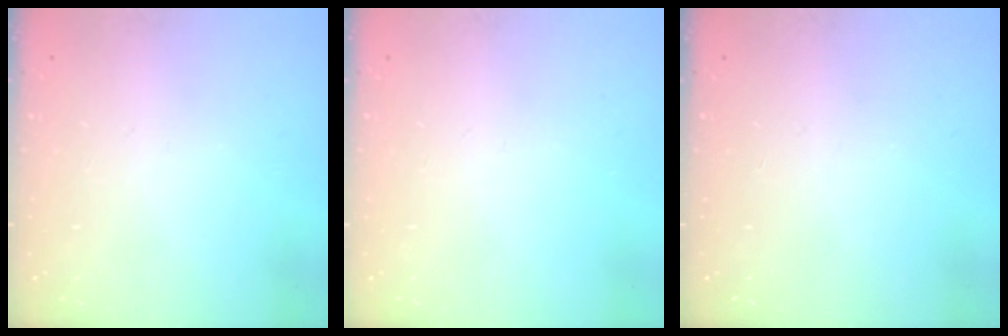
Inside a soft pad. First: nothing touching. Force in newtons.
{"total": 0.0}
{"total": 0.0}